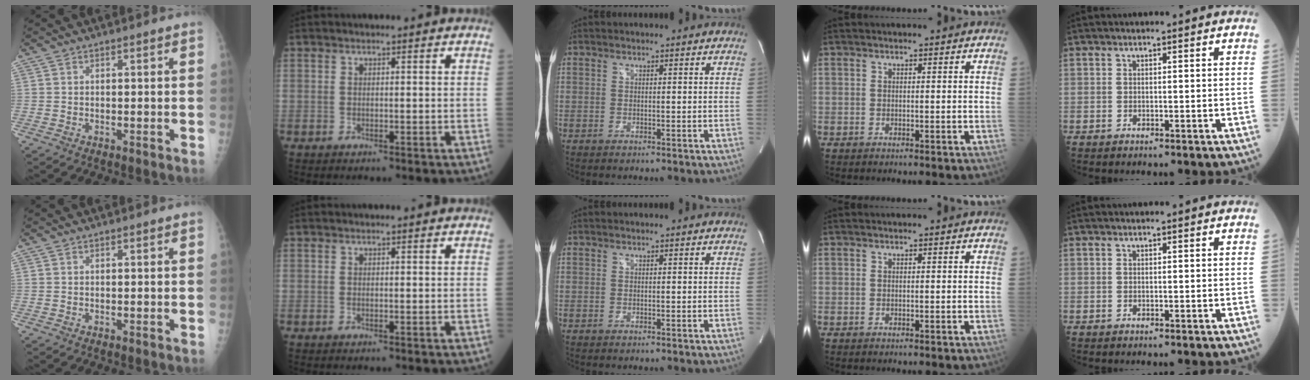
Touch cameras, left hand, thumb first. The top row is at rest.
{}